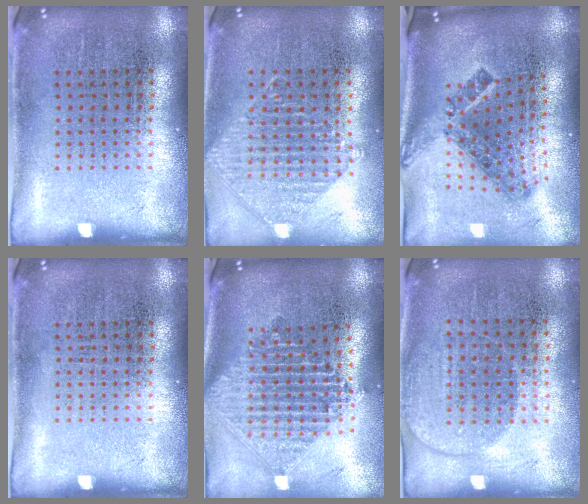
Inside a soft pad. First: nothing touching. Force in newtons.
{"total": 0.9, "press": 0.9, "slide": 0.1}
{"total": 1.7, "press": 1.3, "slide": 1.2}
{"total": 0.0}
{"total": 2.4, "press": 1.9, "slide": 1.5}
{"total": 1.4, "press": 1.2, "slide": 0.7}